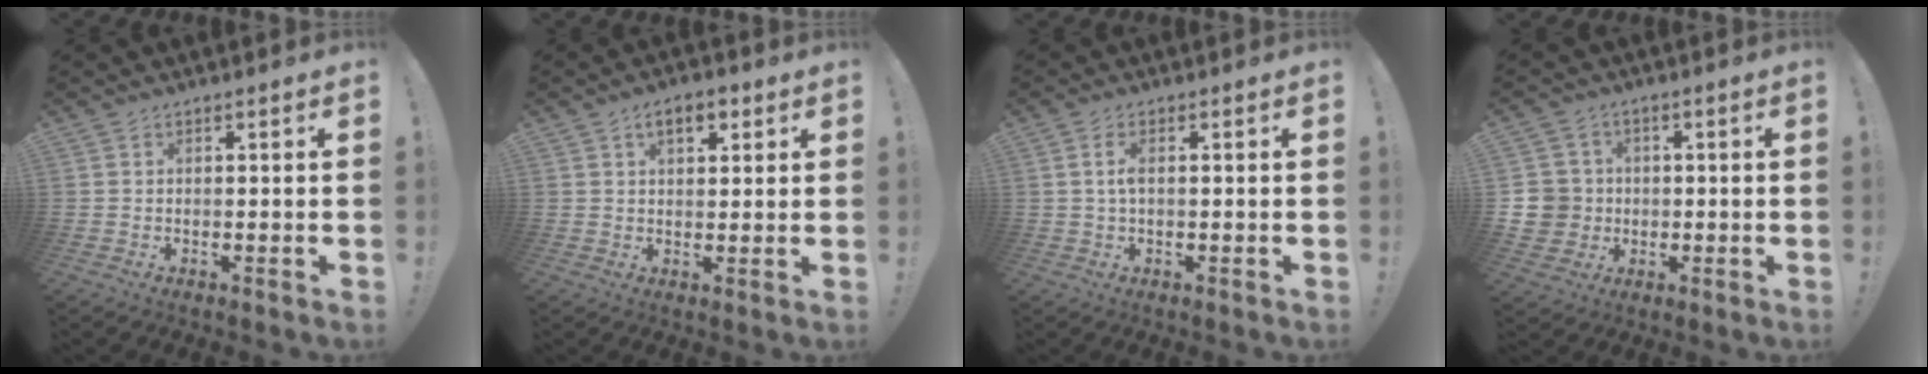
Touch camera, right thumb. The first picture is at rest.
{"total": 5.7, "force": [2.7, 3.2, 3.9], "torque": [-0.059, 0.003, 0.045]}
{"total": 3.4, "force": [0.5, 1.3, 3.1], "torque": [-0.061, 0.001, 0.004]}
{"total": 8.1, "force": [-0.4, 7.7, 2.2], "torque": [-0.054, 0.011, -0.001]}